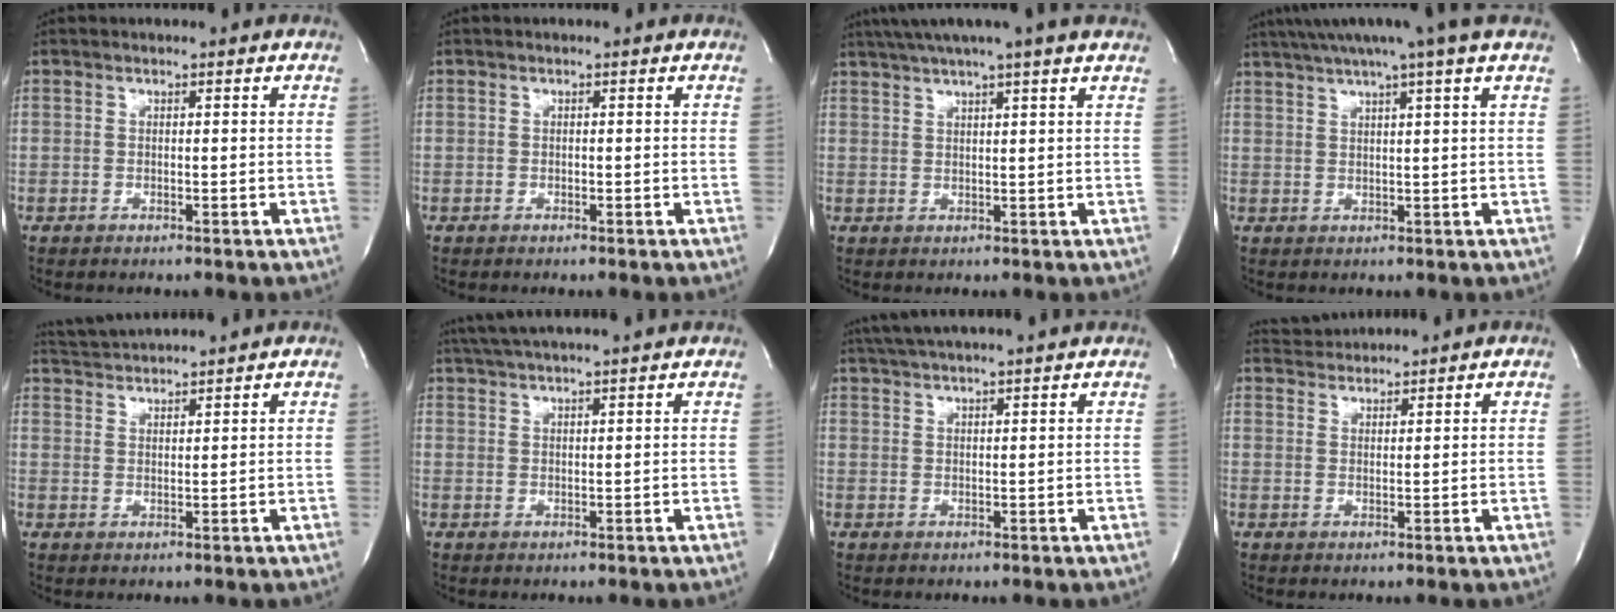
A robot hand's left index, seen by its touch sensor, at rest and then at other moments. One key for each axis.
{"total": 0.0}
{"total": 10.7, "fx": 8.8, "fy": -0.5, "fz": 6.1, "tx": -0.110, "ty": 0.034, "tz": 0.110}
{"total": 10.1, "fx": 7.9, "fy": -1.5, "fz": 6.2, "tx": -0.109, "ty": 0.022, "tz": 0.103}
{"total": 5.7, "fx": 5.5, "fy": -1.2, "fz": 0.9, "tx": -0.025, "ty": 0.016, "tz": 0.098}
{"total": 10.5, "fx": 9.1, "fy": -0.5, "fz": 5.1, "tx": -0.091, "ty": 0.029, "tz": 0.130}
{"total": 10.4, "fx": 9.1, "fy": -0.5, "fz": 5.0, "tx": -0.091, "ty": 0.029, "tz": 0.128}
{"total": 3.2, "fx": 3.1, "fy": -0.4, "fz": -0.4, "tx": -0.005, "ty": 0.014, "tz": 0.065}